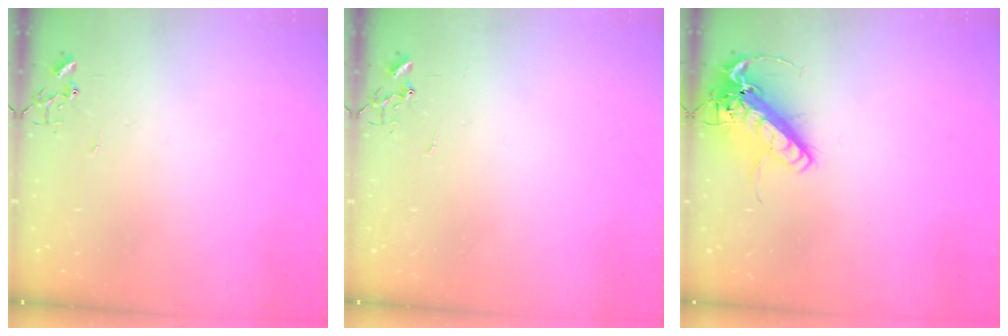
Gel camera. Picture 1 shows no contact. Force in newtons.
{"total": 0.0}
{"total": 15.6, "press": 15.3, "slide": 3.2}